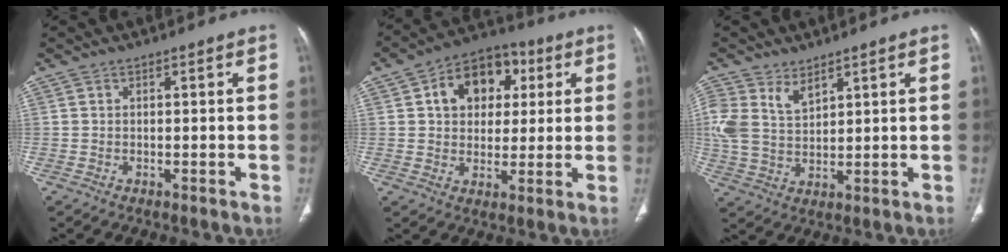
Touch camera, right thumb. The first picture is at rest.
{"total": 13.2, "force": [3.9, 9.8, 8.0], "torque": [-0.080, 0.008, 0.054]}
{"total": 7.8, "force": [4.3, 4.7, 4.5], "torque": [-0.081, -0.014, 0.098]}